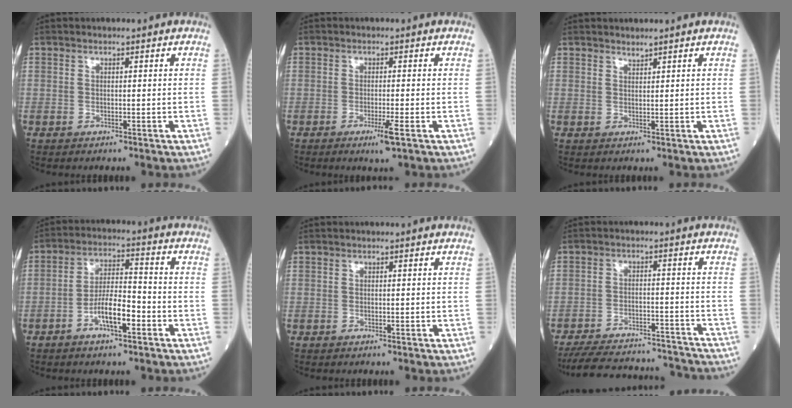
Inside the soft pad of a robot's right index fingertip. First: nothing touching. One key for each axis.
{"total": 2.9, "fx": -1.5, "fy": -0.3, "fz": 2.5, "tx": -0.046, "ty": -0.009, "tz": -0.026}
{"total": 0.8, "fx": 0.8, "fy": -0.1, "fz": 0.1, "tx": -0.006, "ty": -0.005, "tz": 0.017}
{"total": 7.1, "fx": -3.3, "fy": 1.7, "fz": 6.1, "tx": -0.117, "ty": 0.008, "tz": -0.062}
{"total": 0.0}
{"total": 17.9, "fx": -17.0, "fy": 3.2, "fz": 4.9, "tx": -0.106, "ty": 0.000, "tz": -0.237}